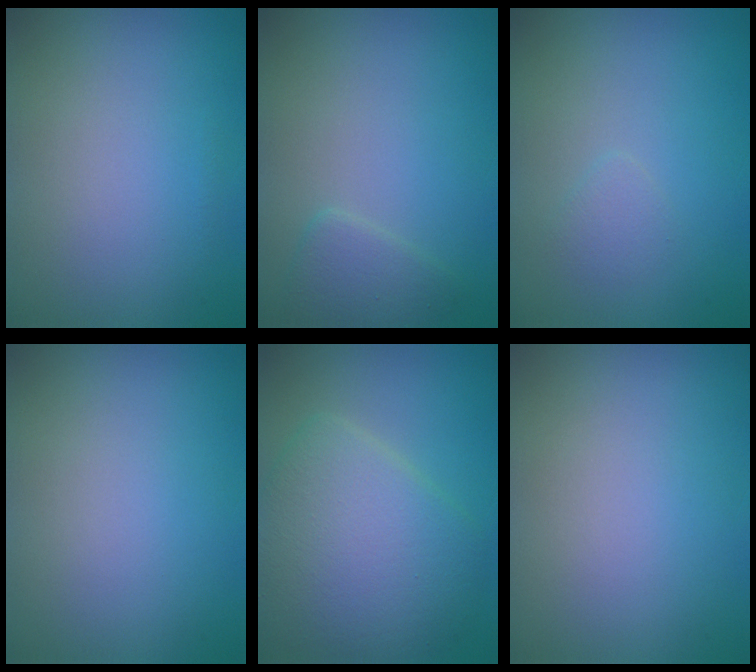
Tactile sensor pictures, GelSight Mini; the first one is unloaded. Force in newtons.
{"total": 1.8, "press": 1.8, "slide": 0.1}
{"total": 0.9, "press": 0.9, "slide": 0.0}
{"total": 0.0}
{"total": 7.4, "press": 7.4, "slide": 0.1}
{"total": 0.0}